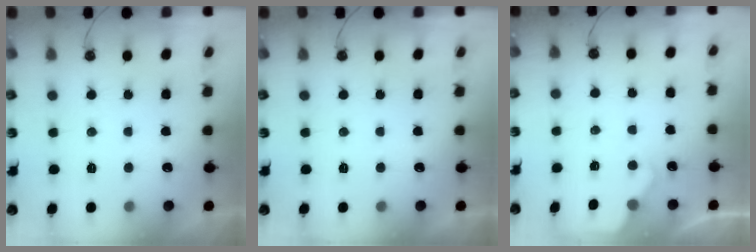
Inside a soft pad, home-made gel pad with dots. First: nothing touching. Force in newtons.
{"total": 0.0}
{"total": 3.2, "press": 3.1, "slide": 0.5}